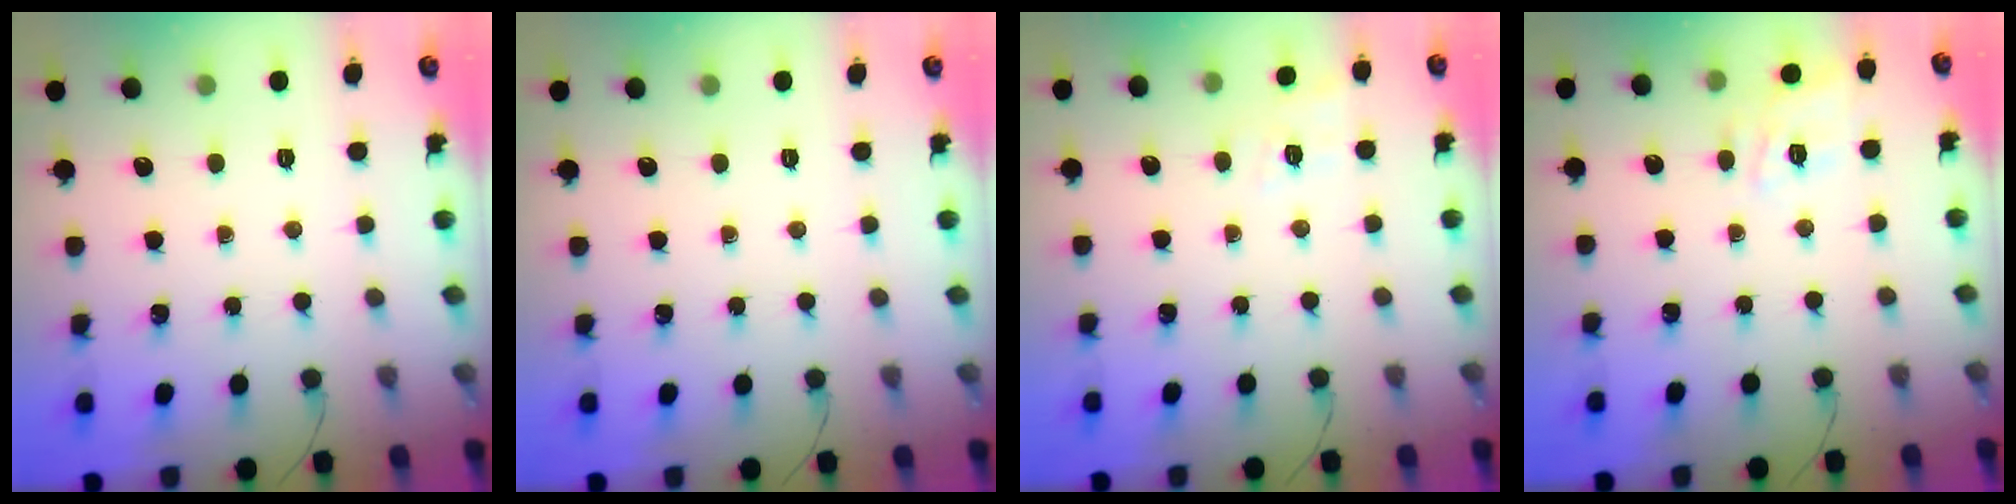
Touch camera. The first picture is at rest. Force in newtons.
{"total": 0.0}
{"total": 10.4, "press": 10.1, "slide": 2.3}
{"total": 4.8, "press": 4.7, "slide": 1.0}